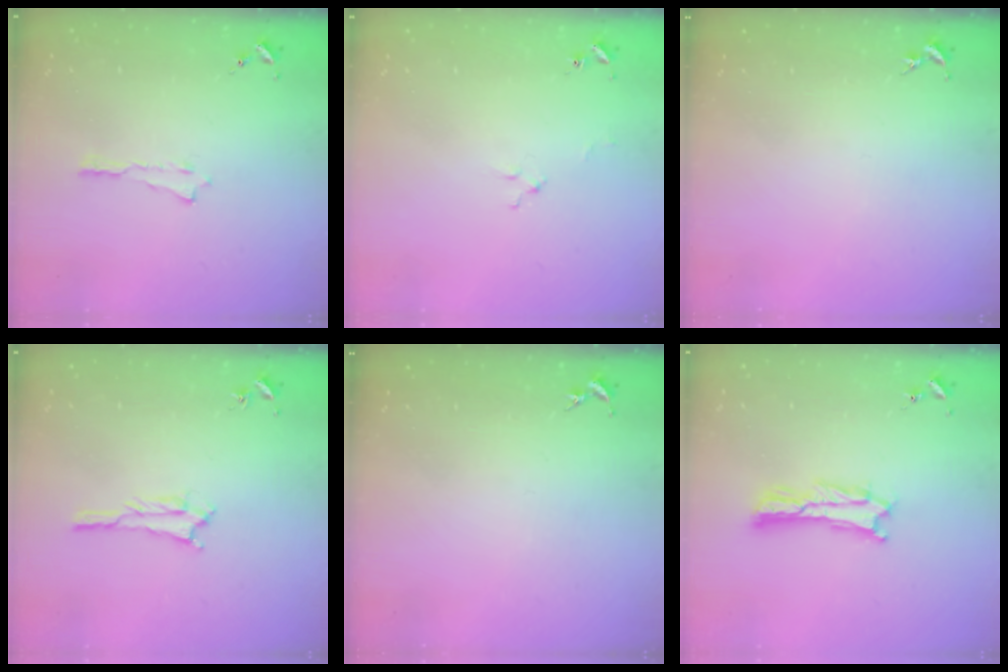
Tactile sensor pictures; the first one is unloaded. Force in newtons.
{"total": 2.0, "press": 2.0, "slide": 0.2}
{"total": 0.0}
{"total": 1.3, "press": 1.3, "slide": 0.2}
{"total": 0.0}
{"total": 3.0, "press": 2.9, "slide": 0.4}